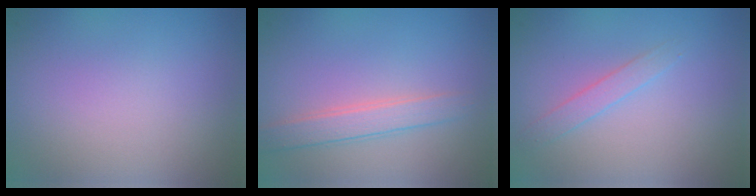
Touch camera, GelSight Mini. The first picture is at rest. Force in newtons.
{"total": 2.2, "press": 2.2, "slide": 0.1}
{"total": 1.3, "press": 1.3, "slide": 0.1}